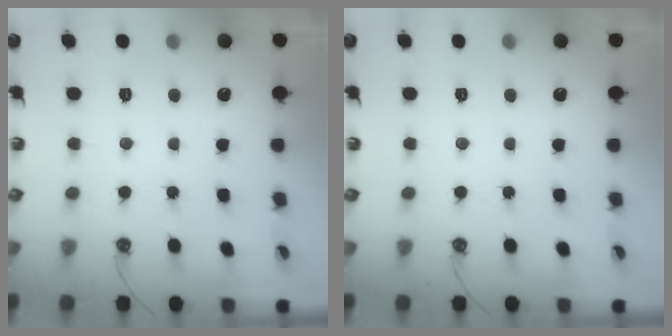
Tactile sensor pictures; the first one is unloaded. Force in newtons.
{"total": 0.0}